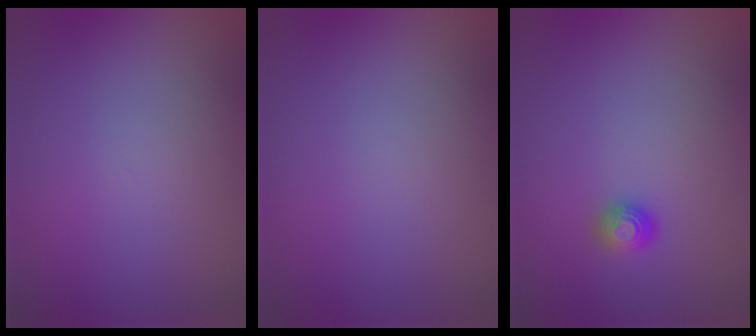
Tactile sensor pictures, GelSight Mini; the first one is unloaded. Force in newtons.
{"total": 0.0}
{"total": 1.1, "press": 1.1, "slide": 0.2}